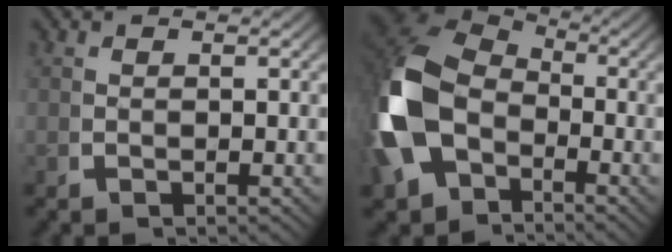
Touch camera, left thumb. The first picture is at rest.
{"total": 12.6, "force": [-0.6, 9.3, 8.5], "torque": [-0.216, -0.023, 0.005]}